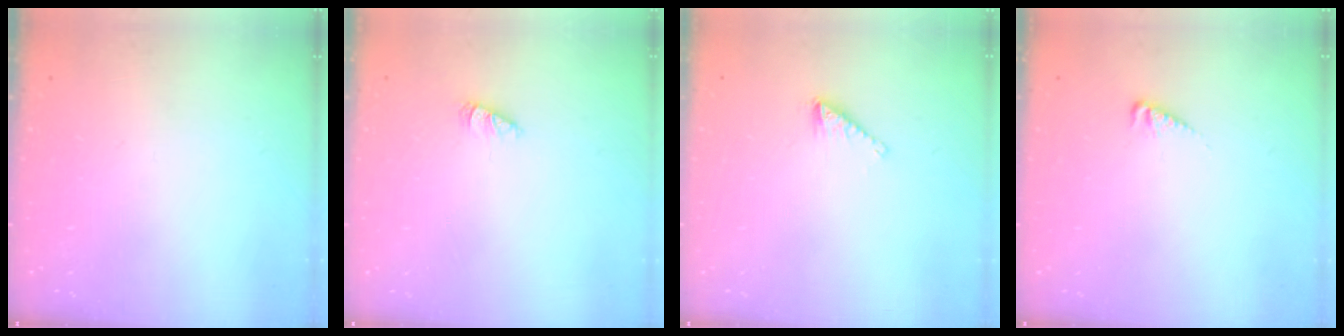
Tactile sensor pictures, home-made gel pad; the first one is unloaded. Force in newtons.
{"total": 1.0, "press": 1.0, "slide": 0.2}
{"total": 1.7, "press": 1.7, "slide": 0.2}
{"total": 2.6, "press": 2.6, "slide": 0.5}